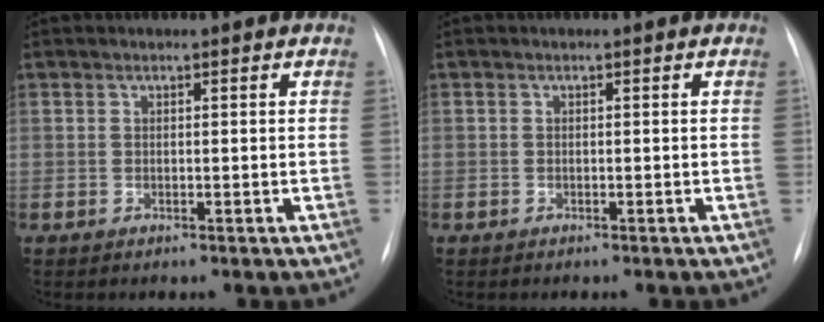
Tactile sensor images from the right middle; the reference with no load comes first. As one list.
[{"total": 0.0}]